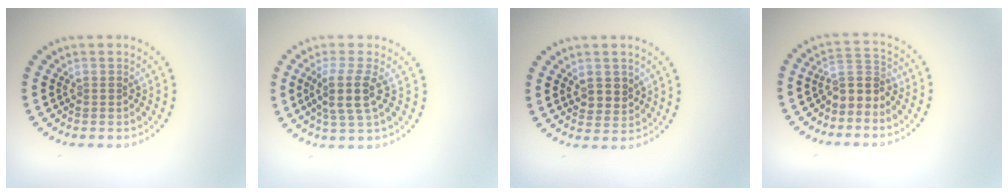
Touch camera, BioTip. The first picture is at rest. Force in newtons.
{"total": 3.2, "press": 2.6, "slide": 1.9}
{"total": 2.2, "press": 2.1, "slide": 0.7}
{"total": 2.4, "press": 2.0, "slide": 1.5}